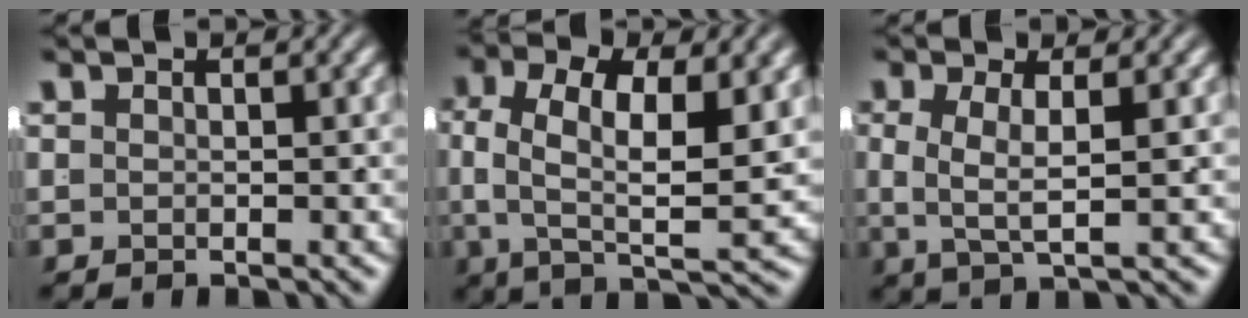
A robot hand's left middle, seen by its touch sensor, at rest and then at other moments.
{"total": 7.5, "force": [0.6, 3.2, 6.7], "torque": [-0.108, -0.019, 0.014]}
{"total": 3.5, "force": [0.2, 0.8, 3.4], "torque": [-0.067, -0.013, 0.012]}